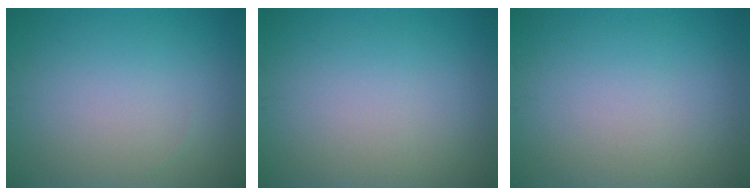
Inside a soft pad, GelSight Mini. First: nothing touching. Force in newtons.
{"total": 0.0}
{"total": 0.0}